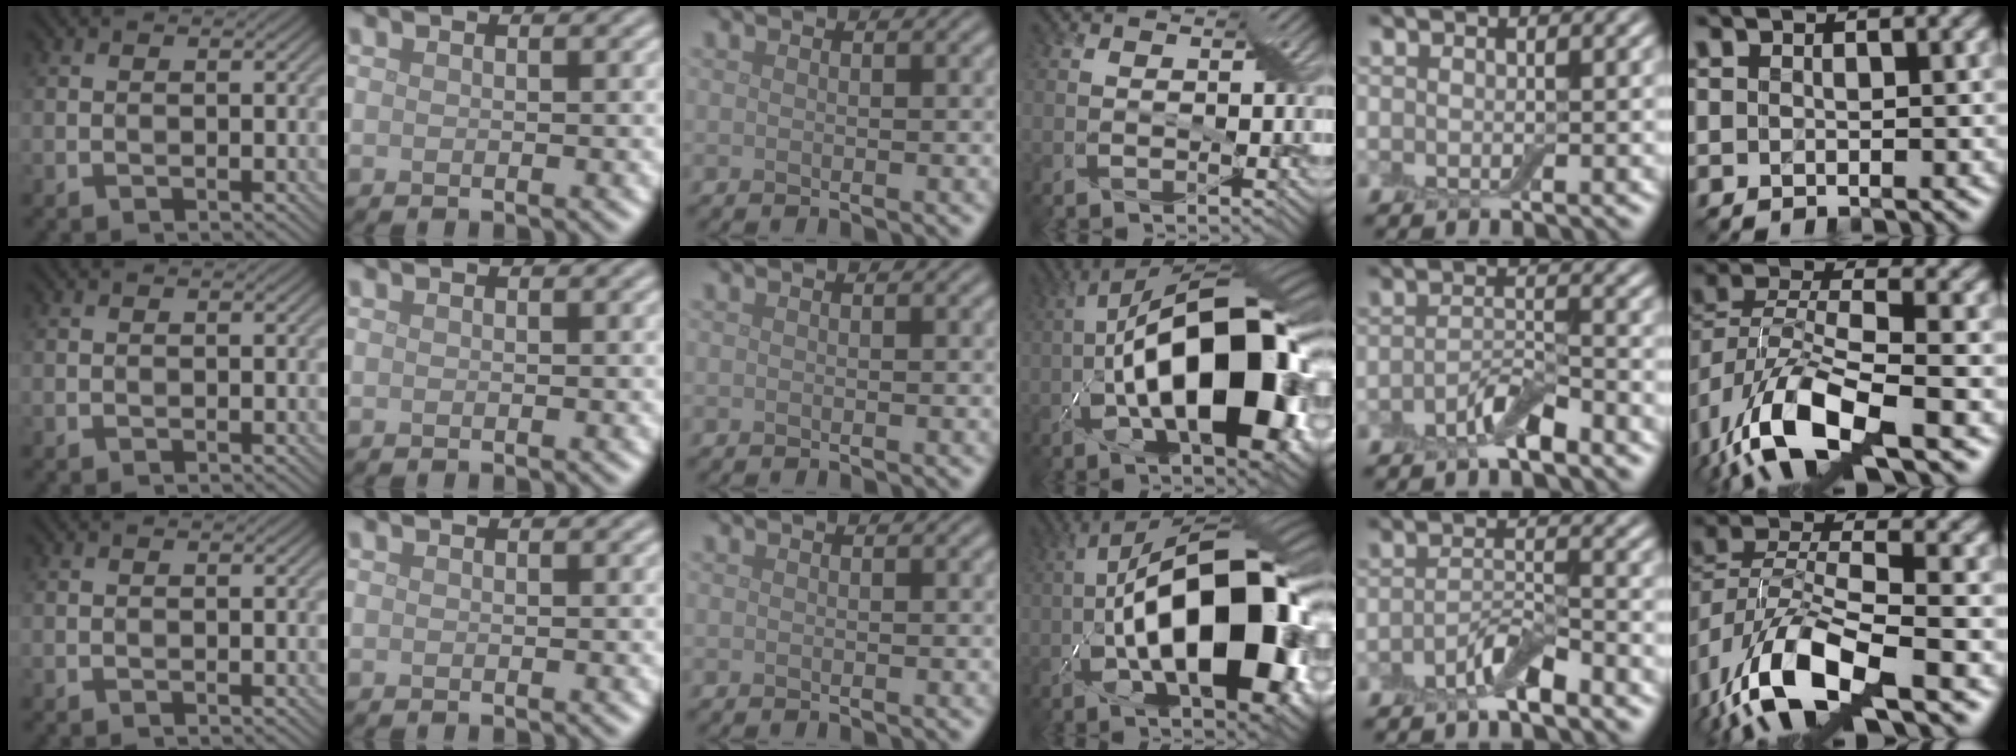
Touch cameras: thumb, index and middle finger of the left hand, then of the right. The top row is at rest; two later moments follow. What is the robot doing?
{"motion": "wrap", "object": "adhesive wrap"}